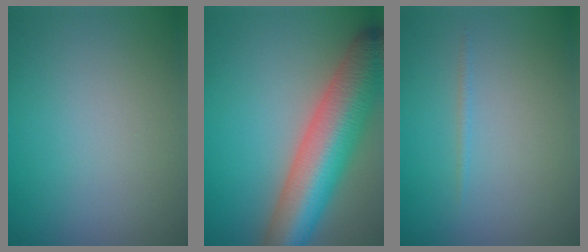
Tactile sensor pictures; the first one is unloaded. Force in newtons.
{"total": 11.5, "press": 11.5, "slide": 0.4}
{"total": 0.5, "press": 0.5, "slide": 0.1}